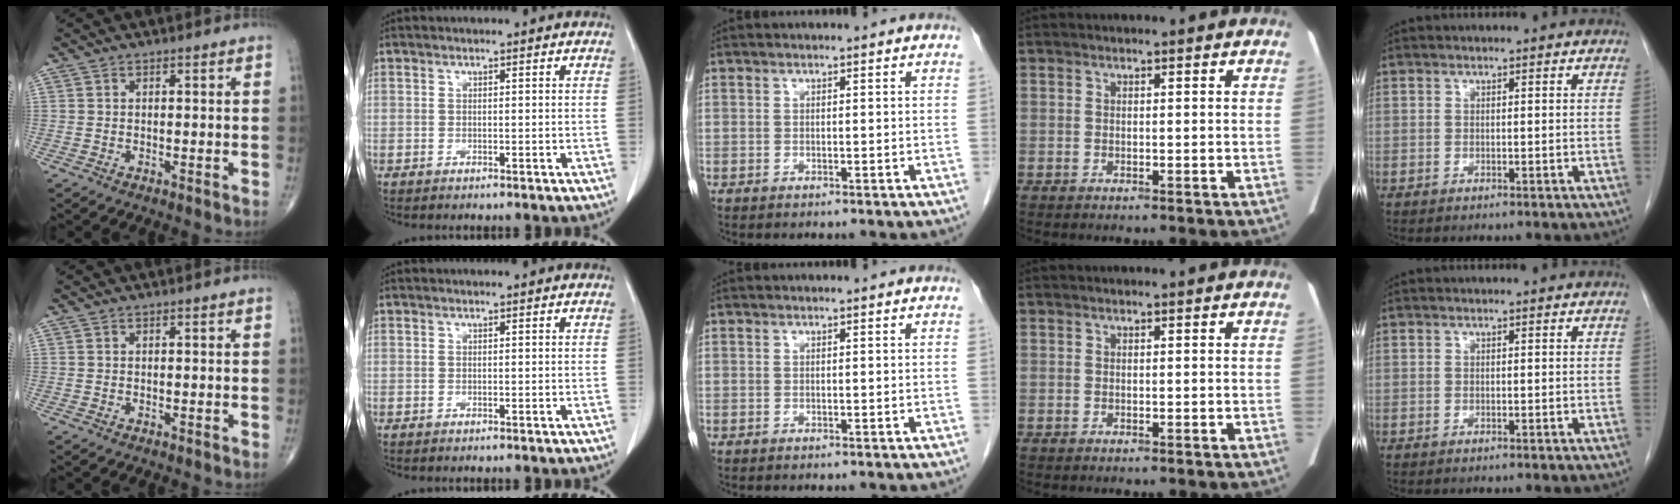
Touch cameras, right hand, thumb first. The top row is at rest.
{}